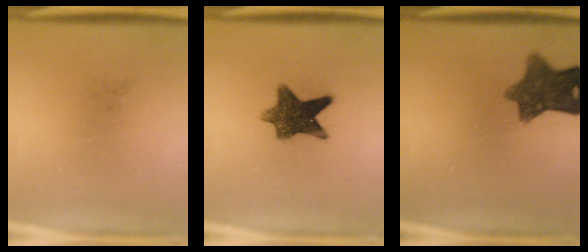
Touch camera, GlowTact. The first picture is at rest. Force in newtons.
{"total": 10.1}
{"total": 9.2}